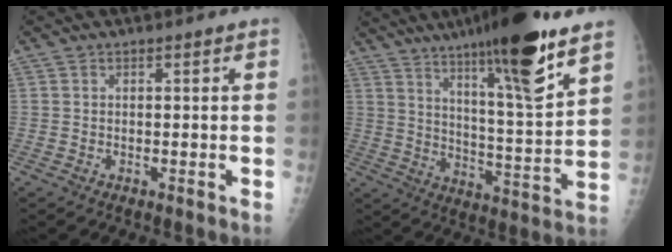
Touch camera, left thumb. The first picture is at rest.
{"total": 20.4, "force": [13.3, 2.6, 15.3], "torque": [-0.223, -0.068, 0.213]}